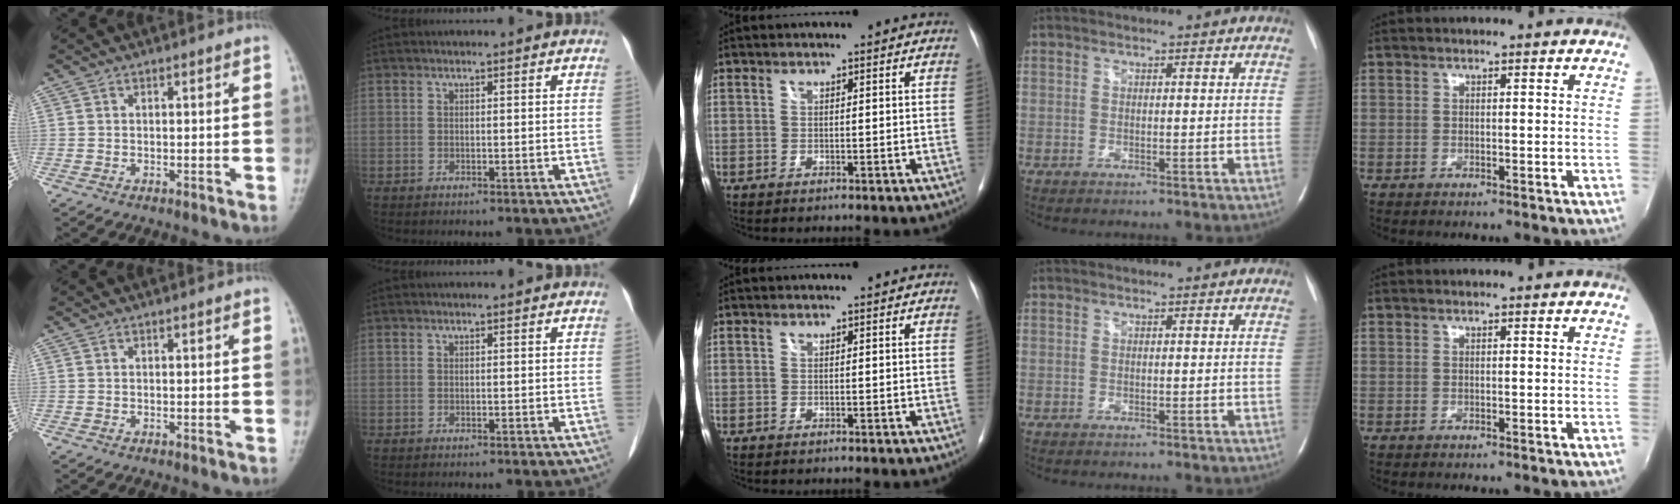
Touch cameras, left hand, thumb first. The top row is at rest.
{}